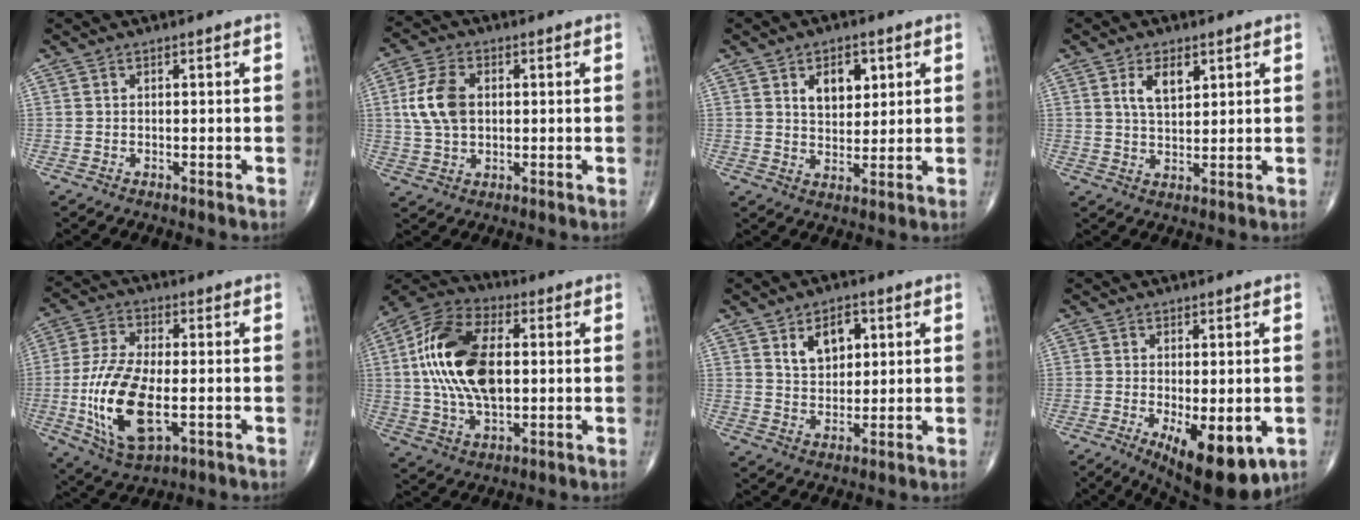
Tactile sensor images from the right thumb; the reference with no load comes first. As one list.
[{"total": 8.9, "force": [1.2, 5.8, 6.6], "torque": [-0.130, 0.005, 0.025]}, {"total": 7.3, "force": [2.9, 4.5, 4.9], "torque": [-0.050, -0.016, 0.048]}, {"total": 5.7, "force": [2.5, 2.9, 4.2], "torque": [-0.066, -0.013, 0.049]}, {"total": 16.2, "force": [-3.2, 7.4, 14.1], "torque": [-0.284, -0.003, -0.050]}, {"total": 19.4, "force": [1.8, 10.7, 16.1], "torque": [-0.317, 0.013, 0.030]}, {"total": 7.3, "force": [3.0, 4.7, 4.8], "torque": [-0.053, -0.016, 0.053]}, {"total": 13.2, "force": [-4.7, 5.4, 11.1], "torque": [-0.157, -0.019, -0.057]}]